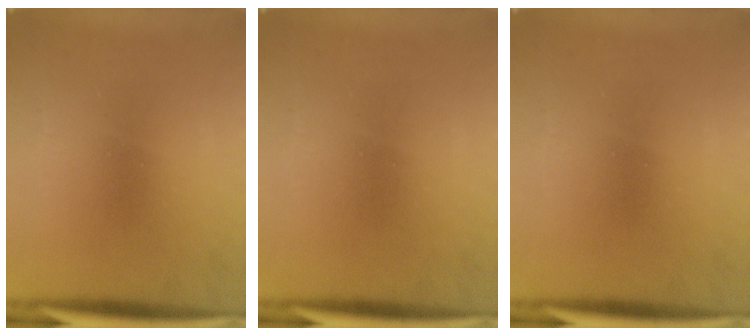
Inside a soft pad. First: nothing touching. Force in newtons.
{"total": 0.0}
{"total": 0.0}